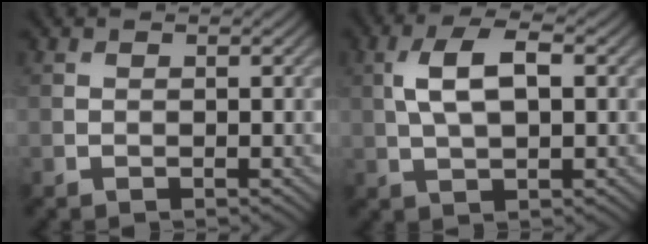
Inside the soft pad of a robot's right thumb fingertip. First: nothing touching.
{"total": 6.2, "force": [1.1, 2.8, 5.4], "torque": [-0.115, 0.008, 0.020]}